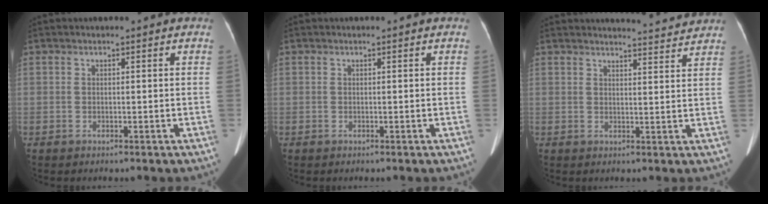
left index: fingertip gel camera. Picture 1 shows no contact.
{"total": 0.0}
{"total": 6.3, "force": [6.3, 0.2, 0.7], "torque": [-0.013, 0.000, 0.066]}